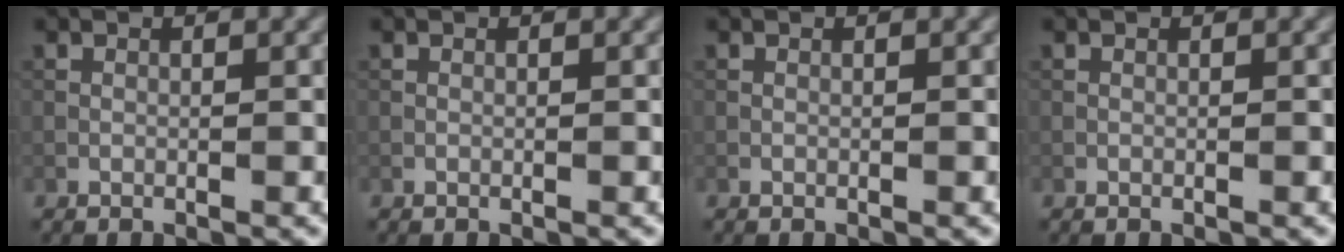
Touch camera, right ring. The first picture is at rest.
{"total": 0.0}
{"total": 0.0}
{"total": 0.0}